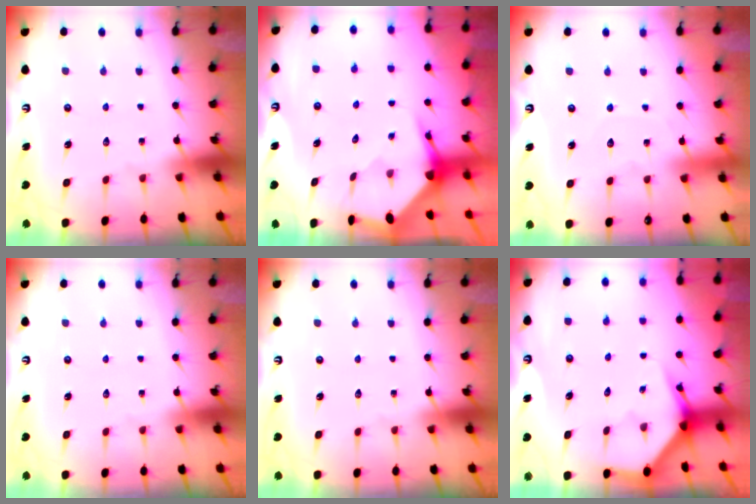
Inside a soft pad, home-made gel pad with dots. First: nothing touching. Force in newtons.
{"total": 3.6, "press": 3.5, "slide": 0.4}
{"total": 2.9, "press": 2.9, "slide": 0.3}
{"total": 0.0}
{"total": 0.0}
{"total": 3.7, "press": 3.7, "slide": 0.3}